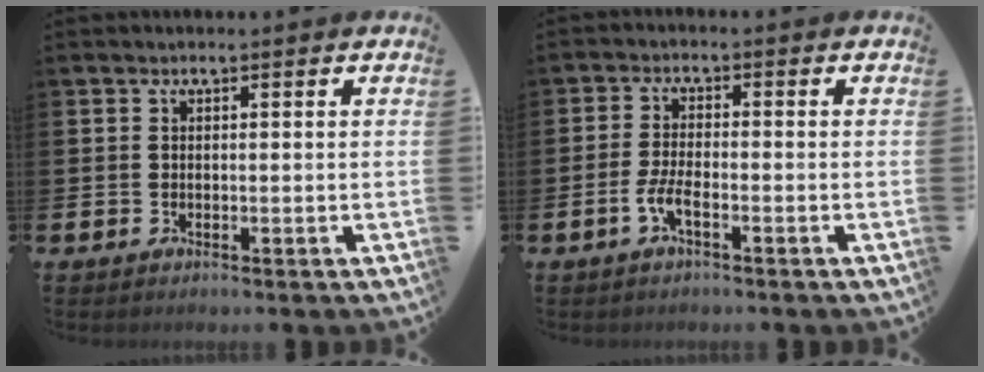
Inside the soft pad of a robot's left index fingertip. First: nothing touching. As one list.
[{"total": 3.0, "force": [-1.6, 0.7, 2.4], "torque": [-0.054, 0.003, -0.029]}]